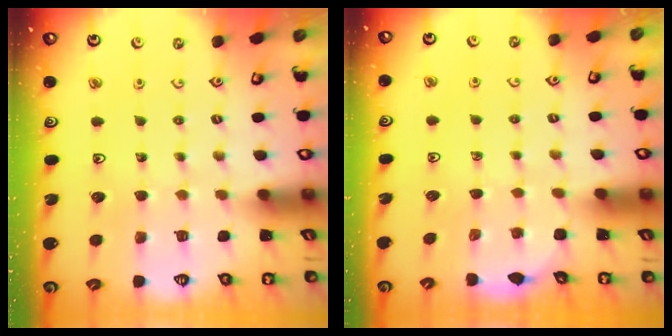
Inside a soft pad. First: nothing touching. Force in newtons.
{"total": 1.5, "press": 1.2, "slide": 1.0}